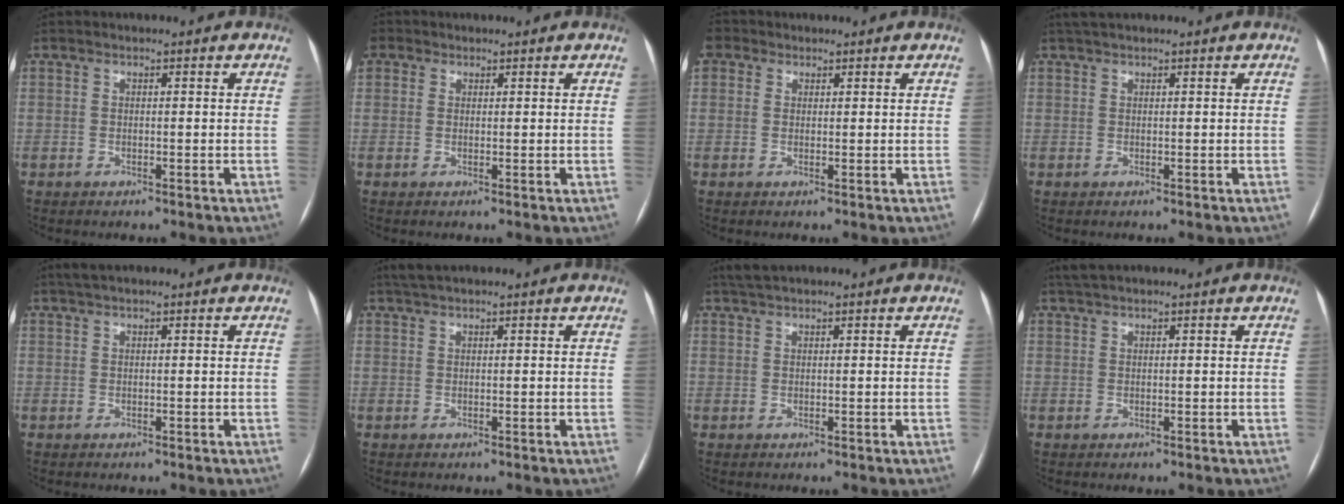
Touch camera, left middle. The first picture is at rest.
{"total": 2.2, "force": [1.0, 1.9, 0.5], "torque": [-0.009, 0.011, 0.017]}
{"total": 2.8, "force": [1.2, 2.4, 0.7], "torque": [-0.014, 0.017, 0.021]}
{"total": 2.4, "force": [2.0, 0.2, 1.3], "torque": [-0.021, 0.028, 0.036]}
{"total": 1.8, "force": [1.4, 0.1, 1.2], "torque": [-0.019, 0.023, 0.025]}
{"total": 2.4, "force": [2.0, 0.1, 1.3], "torque": [-0.023, 0.023, 0.039]}
{"total": 2.3, "force": [2.0, 0.0, 1.1], "torque": [-0.020, 0.021, 0.038]}
{"total": 2.2, "force": [1.8, 0.1, 1.2], "torque": [-0.020, 0.024, 0.035]}